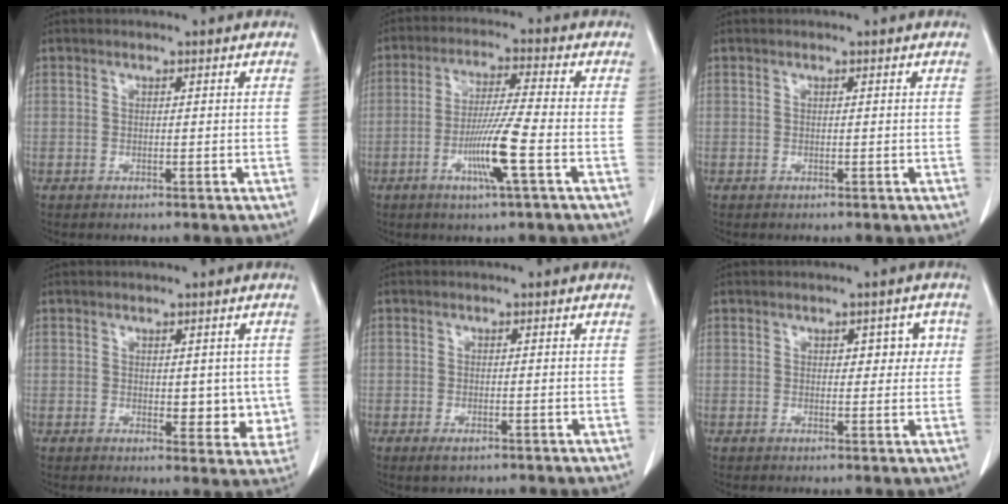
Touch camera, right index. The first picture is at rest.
{"total": 8.6, "force": [-2.9, -0.7, 8.0], "torque": [-0.154, -0.012, -0.057]}
{"total": 0.0}
{"total": 5.5, "force": [0.2, 3.3, 4.4], "torque": [-0.030, -0.008, 0.008]}
{"total": 1.4, "force": [-0.7, 0.5, 1.0], "torque": [-0.021, -0.003, -0.007]}
{"total": 3.9, "force": [1.1, 2.2, 3.0], "torque": [-0.025, 0.011, 0.015]}